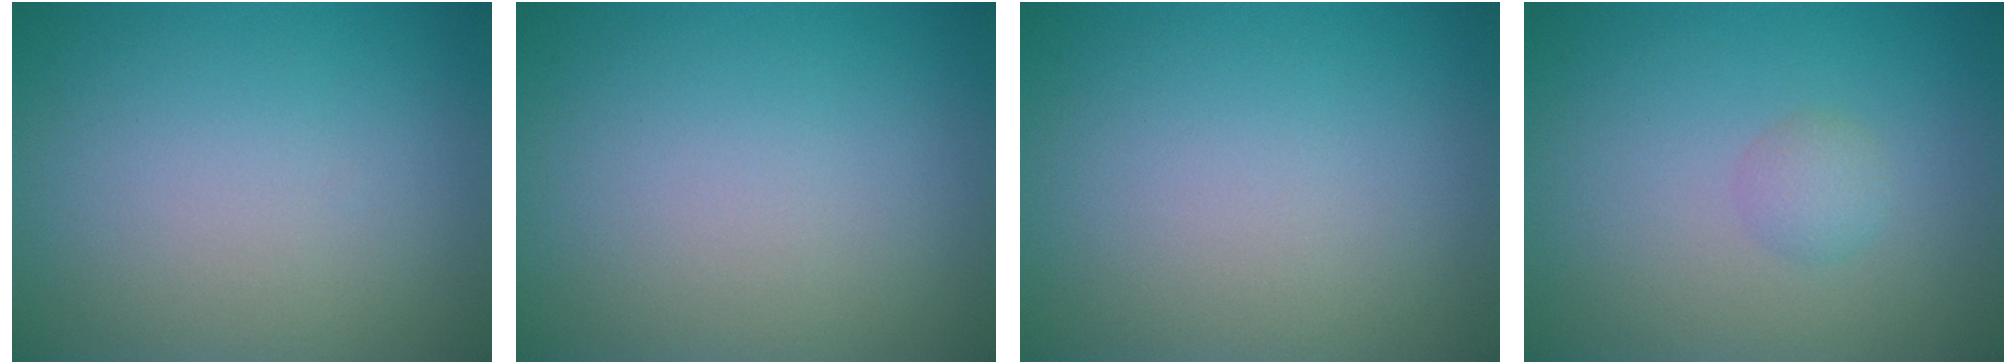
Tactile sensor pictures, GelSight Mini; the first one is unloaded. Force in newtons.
{"total": 0.0}
{"total": 0.0}
{"total": 1.3, "press": 1.3, "slide": 0.1}